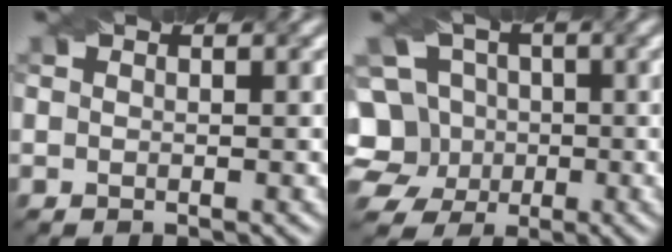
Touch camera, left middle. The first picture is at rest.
{"total": 7.3, "force": [-1.4, 6.7, 2.6], "torque": [-0.041, 0.027, -0.059]}